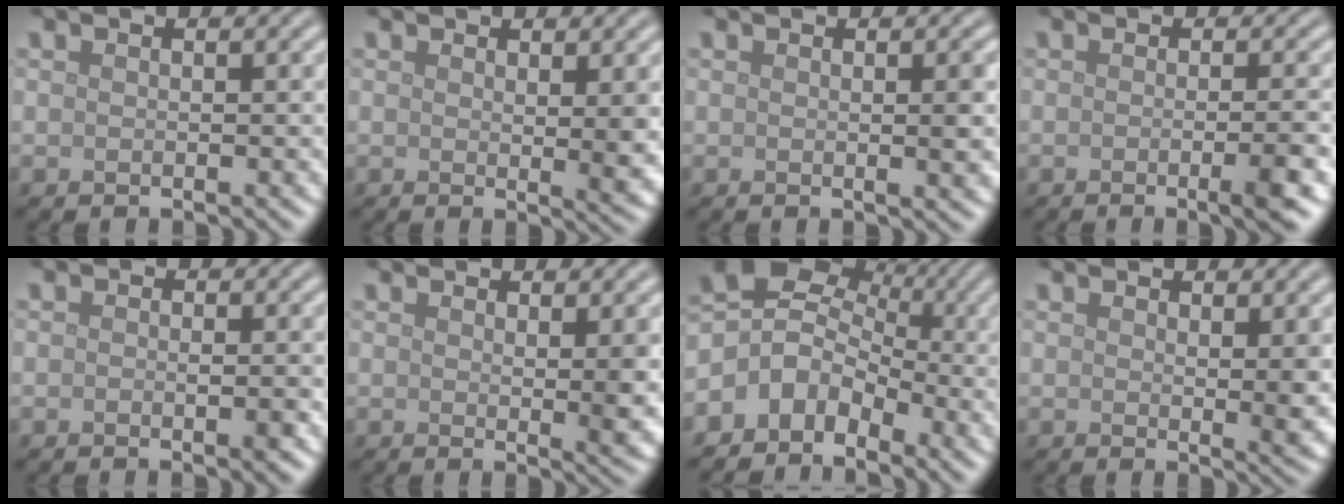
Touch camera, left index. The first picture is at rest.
{"total": 2.8, "force": [0.8, 0.6, 2.6], "torque": [-0.033, -0.011, 0.015]}
{"total": 2.7, "force": [0.2, 0.7, 2.6], "torque": [-0.027, -0.001, 0.000]}
{"total": 3.5, "force": [-1.0, 0.8, 3.2], "torque": [-0.040, -0.003, -0.019]}
{"total": 1.3, "force": [-0.4, 0.5, 1.2], "torque": [-0.017, 0.000, -0.006]}
{"total": 3.2, "force": [0.8, 0.7, 3.0], "torque": [-0.038, -0.011, 0.015]}
{"total": 5.6, "force": [-2.4, 4.3, 2.7], "torque": [-0.036, 0.009, -0.064]}
{"total": 2.9, "force": [0.9, 0.6, 2.6], "torque": [-0.034, -0.011, 0.017]}